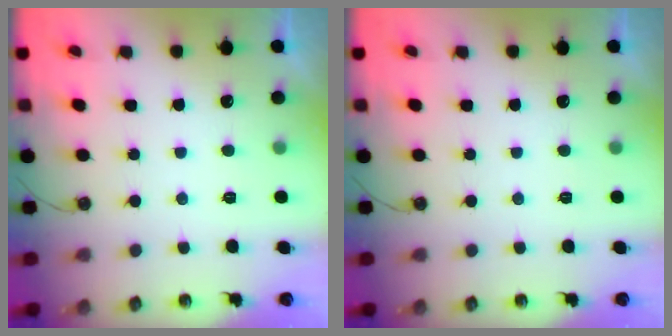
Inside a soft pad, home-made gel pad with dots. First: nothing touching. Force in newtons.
{"total": 0.0}